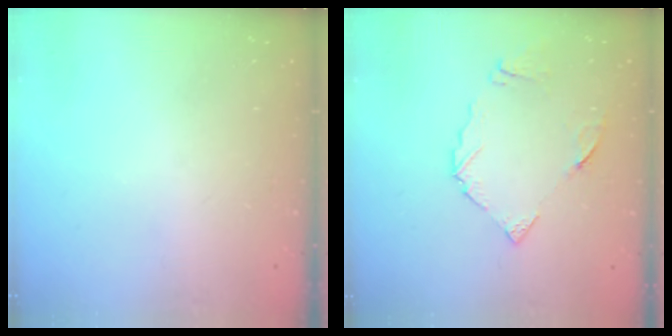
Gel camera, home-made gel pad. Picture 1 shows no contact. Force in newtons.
{"total": 9.0, "press": 9.0, "slide": 1.0}